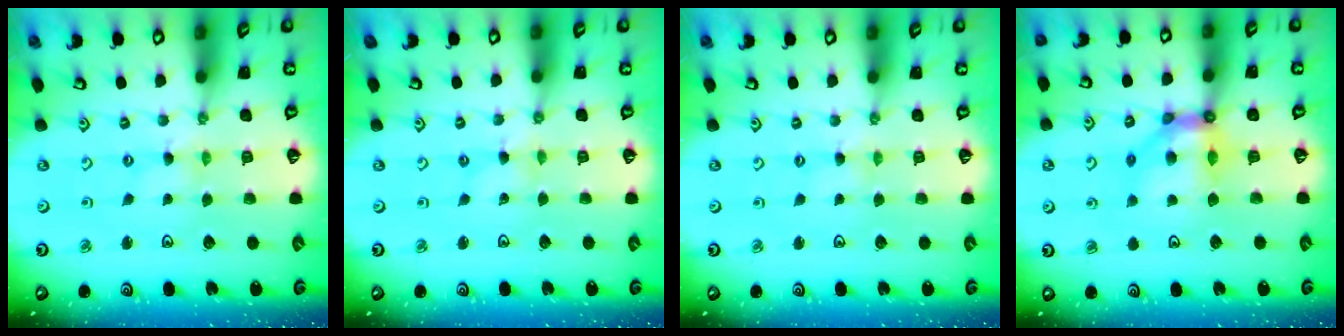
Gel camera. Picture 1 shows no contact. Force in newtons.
{"total": 0.0}
{"total": 1.7, "press": 1.7, "slide": 0.4}
{"total": 10.2, "press": 10.1, "slide": 1.3}